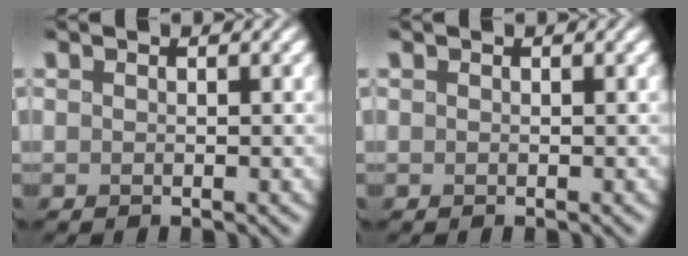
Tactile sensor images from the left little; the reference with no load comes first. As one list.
[{"total": 0.0}]